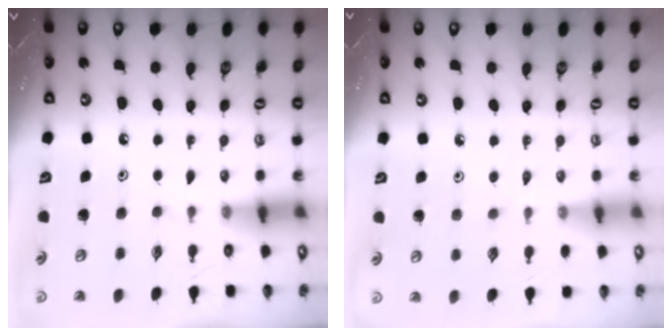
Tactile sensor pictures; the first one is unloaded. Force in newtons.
{"total": 5.0, "press": 4.9, "slide": 0.9}